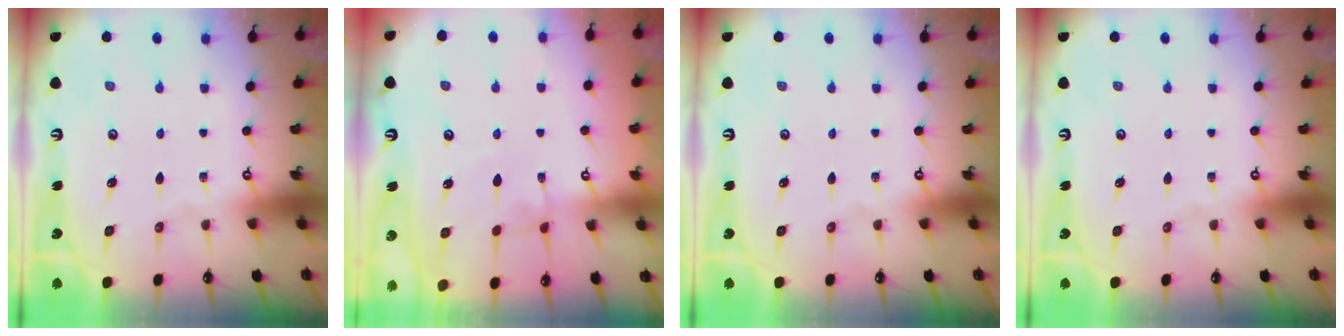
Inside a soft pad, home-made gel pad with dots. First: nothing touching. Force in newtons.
{"total": 1.7, "press": 1.7, "slide": 0.3}
{"total": 0.0}
{"total": 0.0}